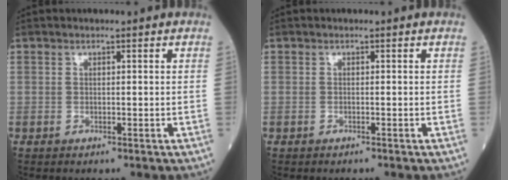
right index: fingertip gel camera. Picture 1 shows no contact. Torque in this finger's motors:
{"motor_torque": [0.14, -0.28, 0.05, 0.02]}